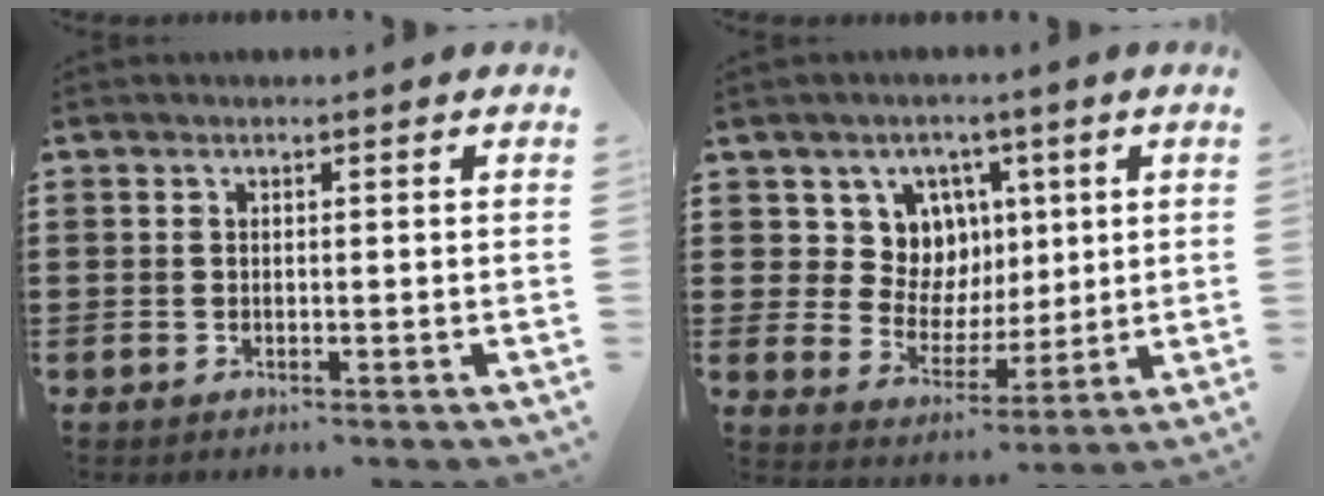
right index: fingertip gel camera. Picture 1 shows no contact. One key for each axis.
{"total": 8.3, "fx": 2.8, "fy": 7.6, "fz": 1.9, "tx": -0.067, "ty": -0.012, "tz": 0.054}